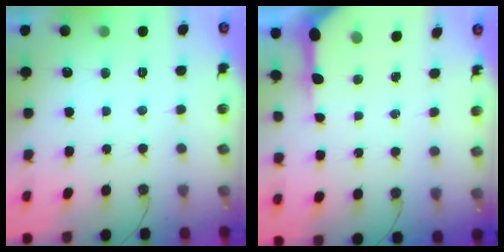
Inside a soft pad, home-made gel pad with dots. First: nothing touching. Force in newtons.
{"total": 9.1, "press": 9.1, "slide": 1.0}